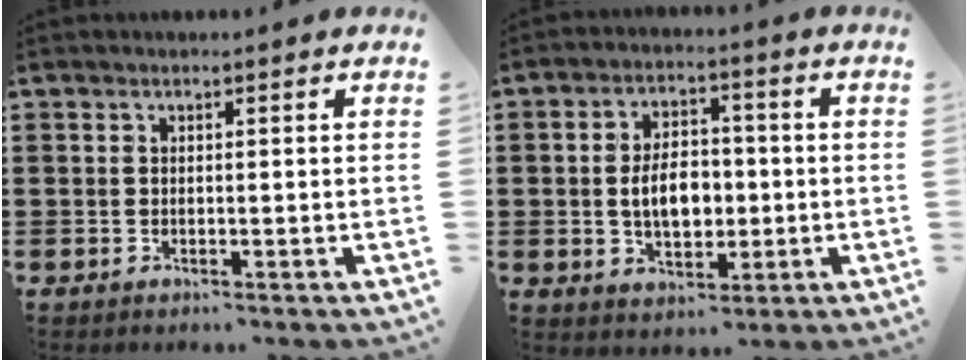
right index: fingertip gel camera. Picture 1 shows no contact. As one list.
[{"total": 6.6, "force": [-0.5, 4.1, 5.2], "torque": [-0.083, 0.000, -0.018]}]